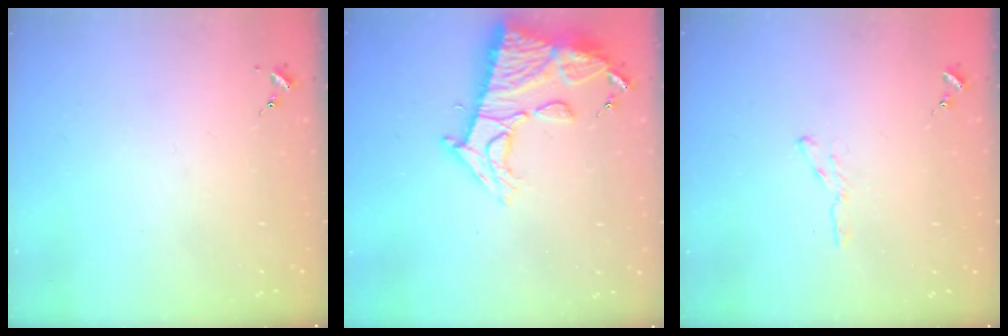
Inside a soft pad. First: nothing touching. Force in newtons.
{"total": 15.6, "press": 15.6, "slide": 1.3}
{"total": 3.8, "press": 3.8, "slide": 0.5}